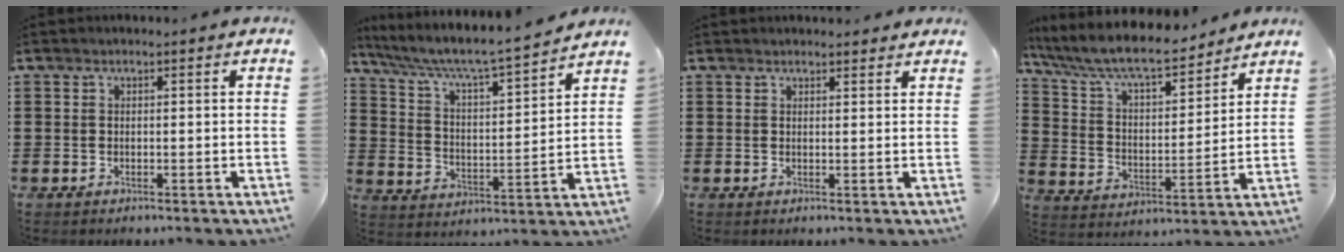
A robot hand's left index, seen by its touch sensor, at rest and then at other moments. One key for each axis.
{"total": 6.0, "fx": 5.3, "fy": 0.2, "fz": 2.8, "tx": -0.079, "ty": -0.041, "tz": 0.082}
{"total": 1.4, "fx": 1.4, "fy": 0.2, "fz": 0.2, "tx": -0.007, "ty": 0.002, "tz": 0.027}
{"total": 8.8, "fx": 7.7, "fy": 1.3, "fz": 4.0, "tx": -0.109, "ty": -0.044, "tz": 0.130}